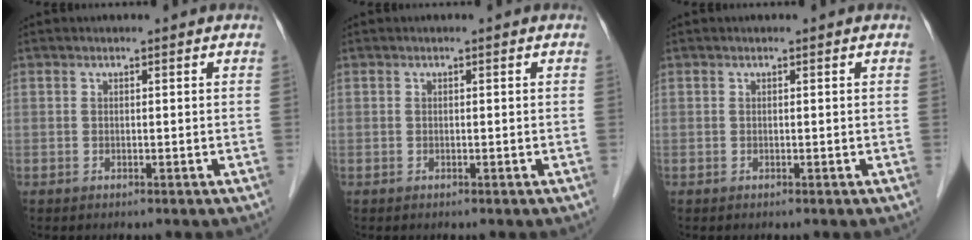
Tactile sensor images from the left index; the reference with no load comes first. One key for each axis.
{"total": 0.0}
{"total": 0.0}